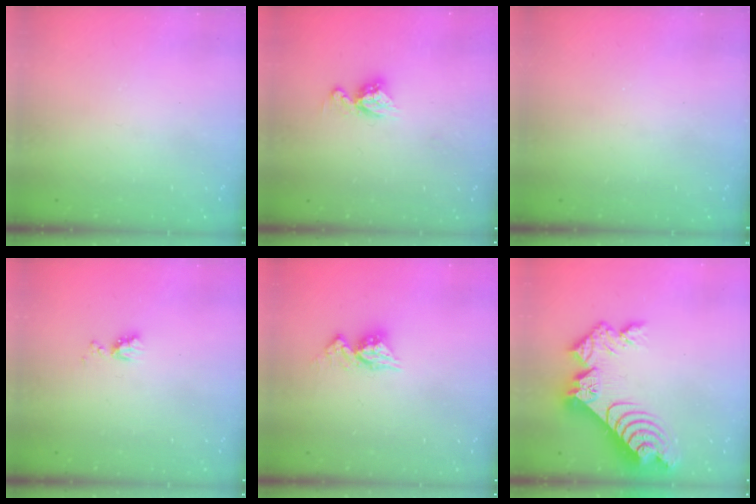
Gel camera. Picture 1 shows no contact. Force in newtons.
{"total": 8.4, "press": 8.4, "slide": 0.7}
{"total": 0.0}
{"total": 5.7, "press": 5.7, "slide": 0.8}
{"total": 8.3, "press": 8.3, "slide": 0.8}
{"total": 15.0, "press": 15.0, "slide": 1.4}